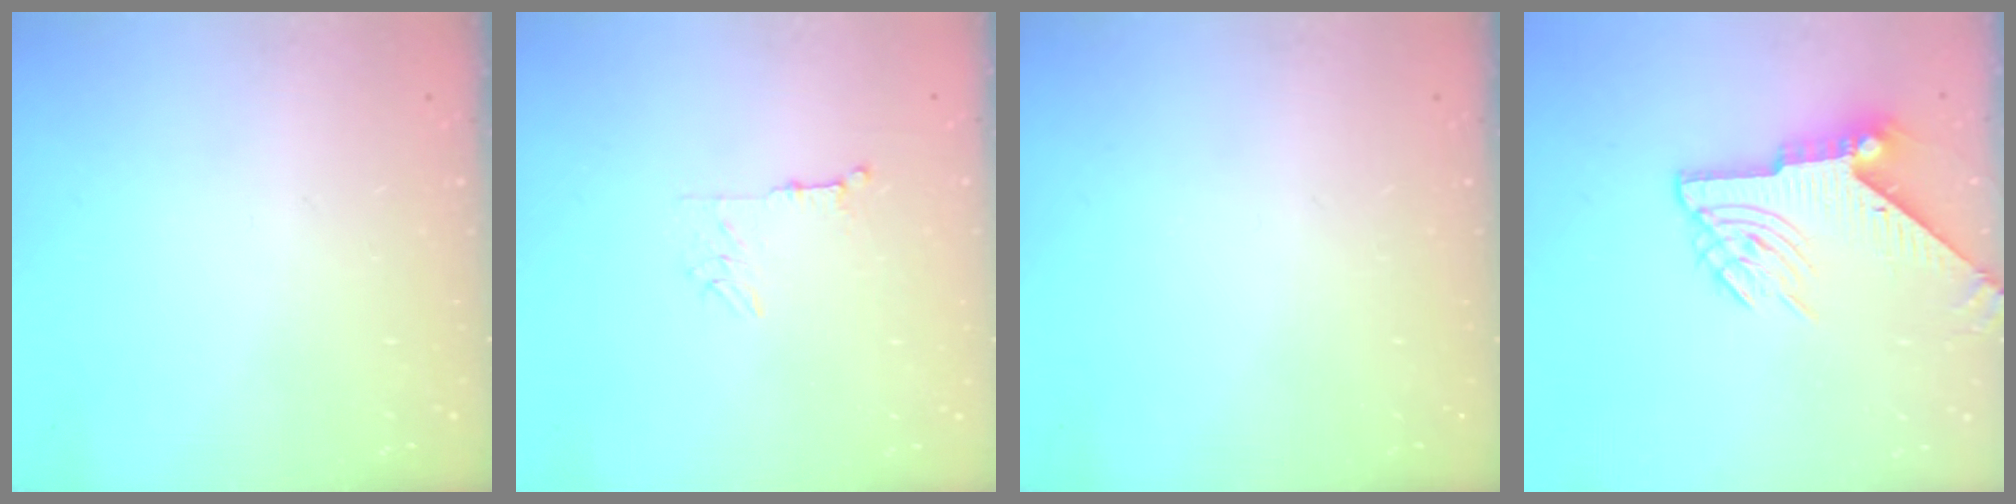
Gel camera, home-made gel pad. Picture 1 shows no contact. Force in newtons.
{"total": 5.8, "press": 5.8, "slide": 0.5}
{"total": 0.0}
{"total": 9.2, "press": 9.2, "slide": 0.7}